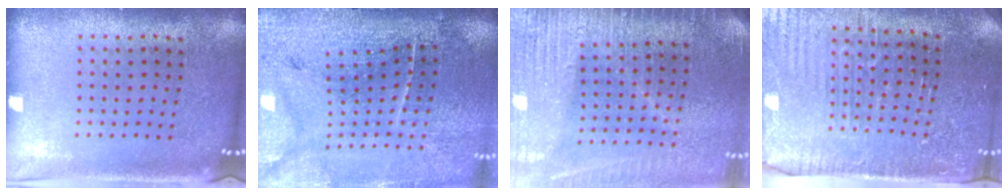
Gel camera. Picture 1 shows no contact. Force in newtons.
{"total": 3.5, "press": 3.3, "slide": 0.9}
{"total": 3.6, "press": 3.1, "slide": 1.9}
{"total": 3.5, "press": 3.5, "slide": 0.3}